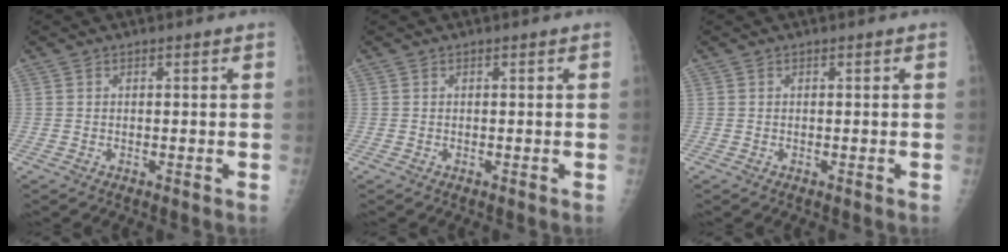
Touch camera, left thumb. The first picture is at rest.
{"total": 0.0}
{"total": 0.0}